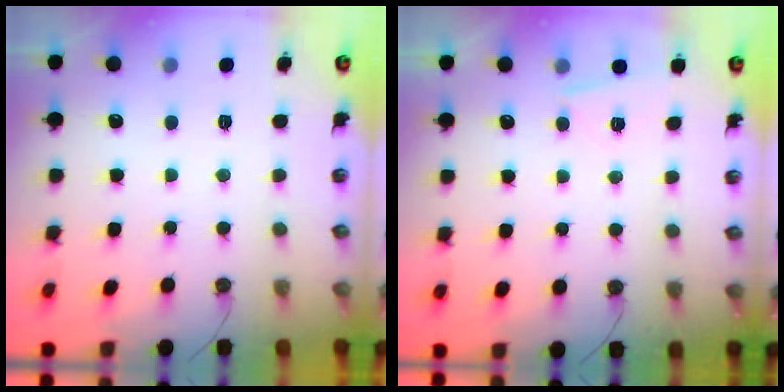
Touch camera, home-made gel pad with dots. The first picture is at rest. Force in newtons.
{"total": 2.6, "press": 2.6, "slide": 0.7}